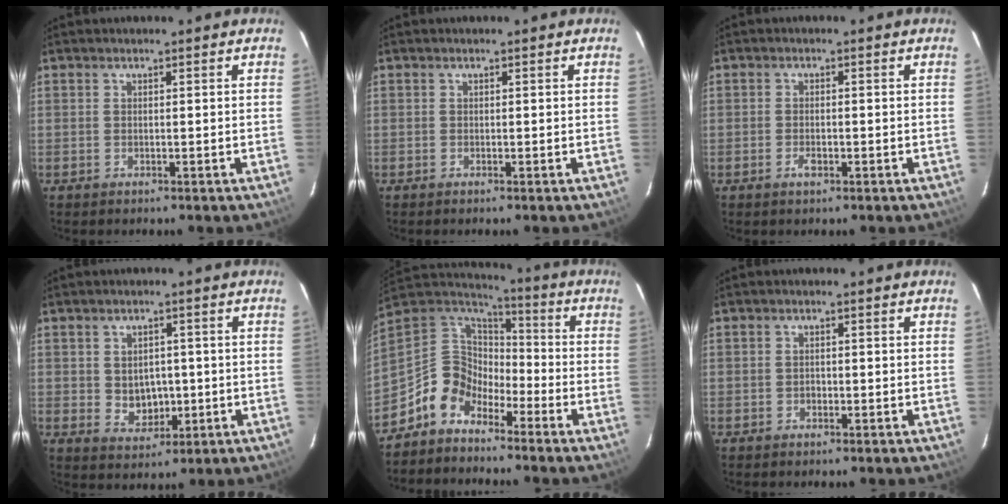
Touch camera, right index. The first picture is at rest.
{"total": 0.0}
{"total": 2.0, "force": [-0.9, 0.9, 1.5], "torque": [-0.029, 0.000, -0.016]}
{"total": 5.4, "force": [-0.2, 4.6, 2.8], "torque": [-0.049, 0.000, 0.010]}
{"total": 10.5, "force": [-7.4, 6.7, 3.4], "torque": [-0.079, 0.037, -0.156]}
{"total": 0.8, "force": [-0.3, 0.6, 0.3], "torque": [-0.003, 0.002, -0.005]}